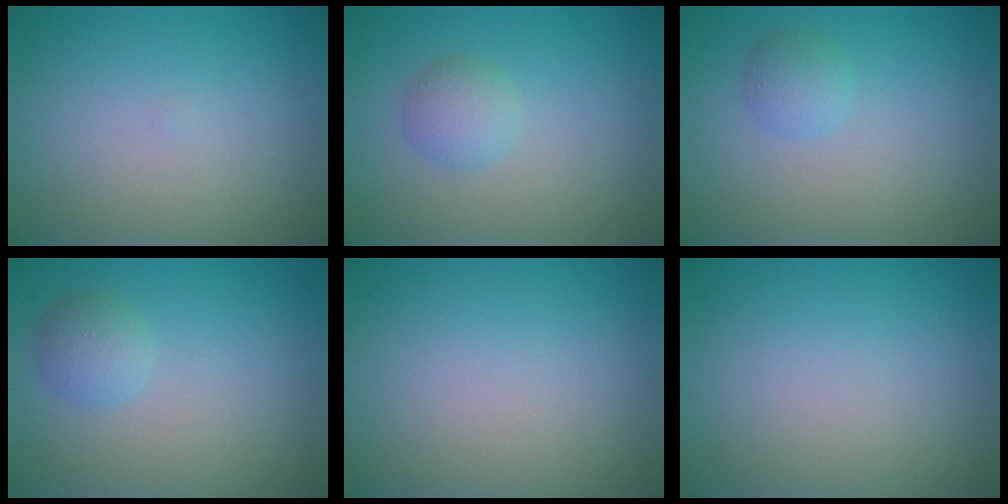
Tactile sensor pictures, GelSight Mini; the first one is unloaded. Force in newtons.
{"total": 1.9, "press": 1.9, "slide": 0.0}
{"total": 1.5, "press": 1.5, "slide": 0.1}
{"total": 1.8, "press": 1.8, "slide": 0.1}
{"total": 0.0}
{"total": 0.0}